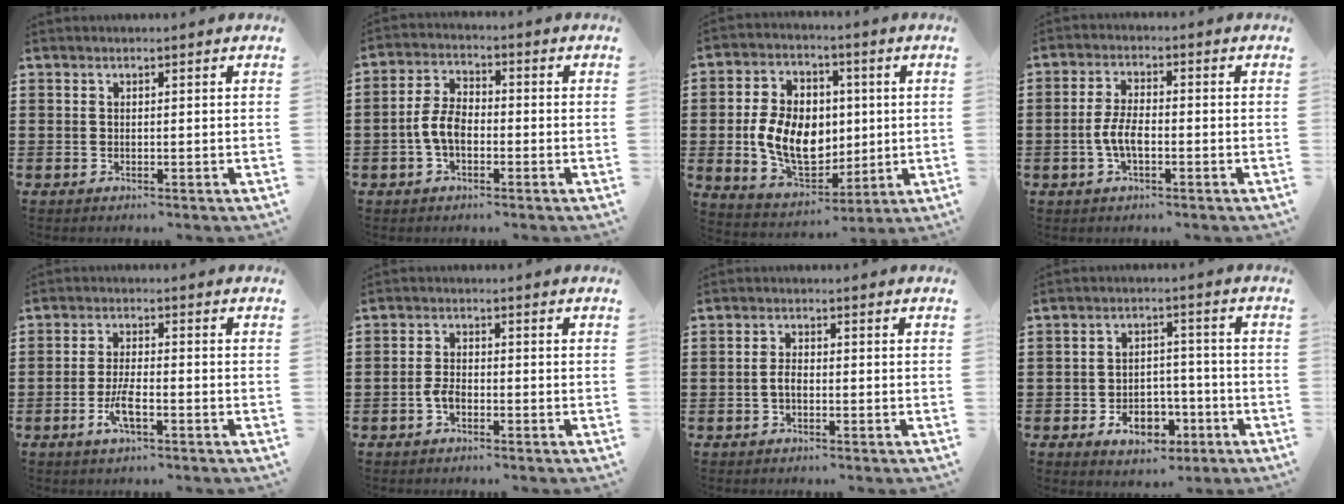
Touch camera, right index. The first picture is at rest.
{"total": 5.6, "force": [-1.6, 3.1, 4.3], "torque": [-0.104, 0.000, -0.036]}
{"total": 11.5, "force": [-0.2, 8.3, 7.9], "torque": [-0.167, 0.014, -0.004]}
{"total": 4.8, "force": [-1.3, 2.0, 4.1], "torque": [-0.101, -0.003, -0.031]}
{"total": 4.5, "force": [-2.1, 1.0, 3.9], "torque": [-0.085, -0.007, -0.041]}
{"total": 2.4, "force": [-1.2, 1.2, 1.7], "torque": [-0.049, -0.005, -0.026]}
{"total": 2.2, "force": [-0.7, 1.0, 1.8], "torque": [-0.050, -0.004, -0.017]}
{"total": 7.2, "force": [-3.6, 4.6, 4.3], "torque": [-0.060, 0.011, -0.064]}